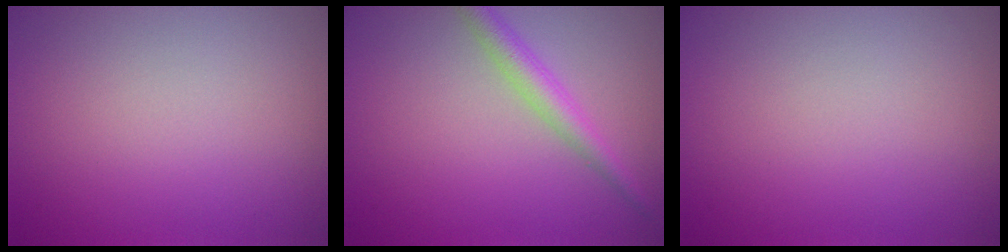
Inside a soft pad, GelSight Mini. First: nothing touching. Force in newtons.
{"total": 2.6, "press": 2.6, "slide": 0.0}
{"total": 0.0}